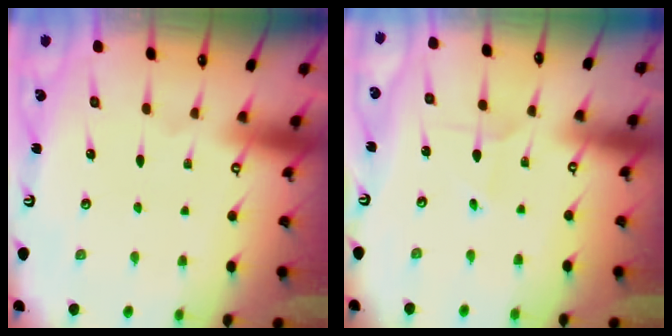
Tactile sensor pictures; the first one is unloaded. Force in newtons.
{"total": 2.7, "press": 2.7, "slide": 0.3}